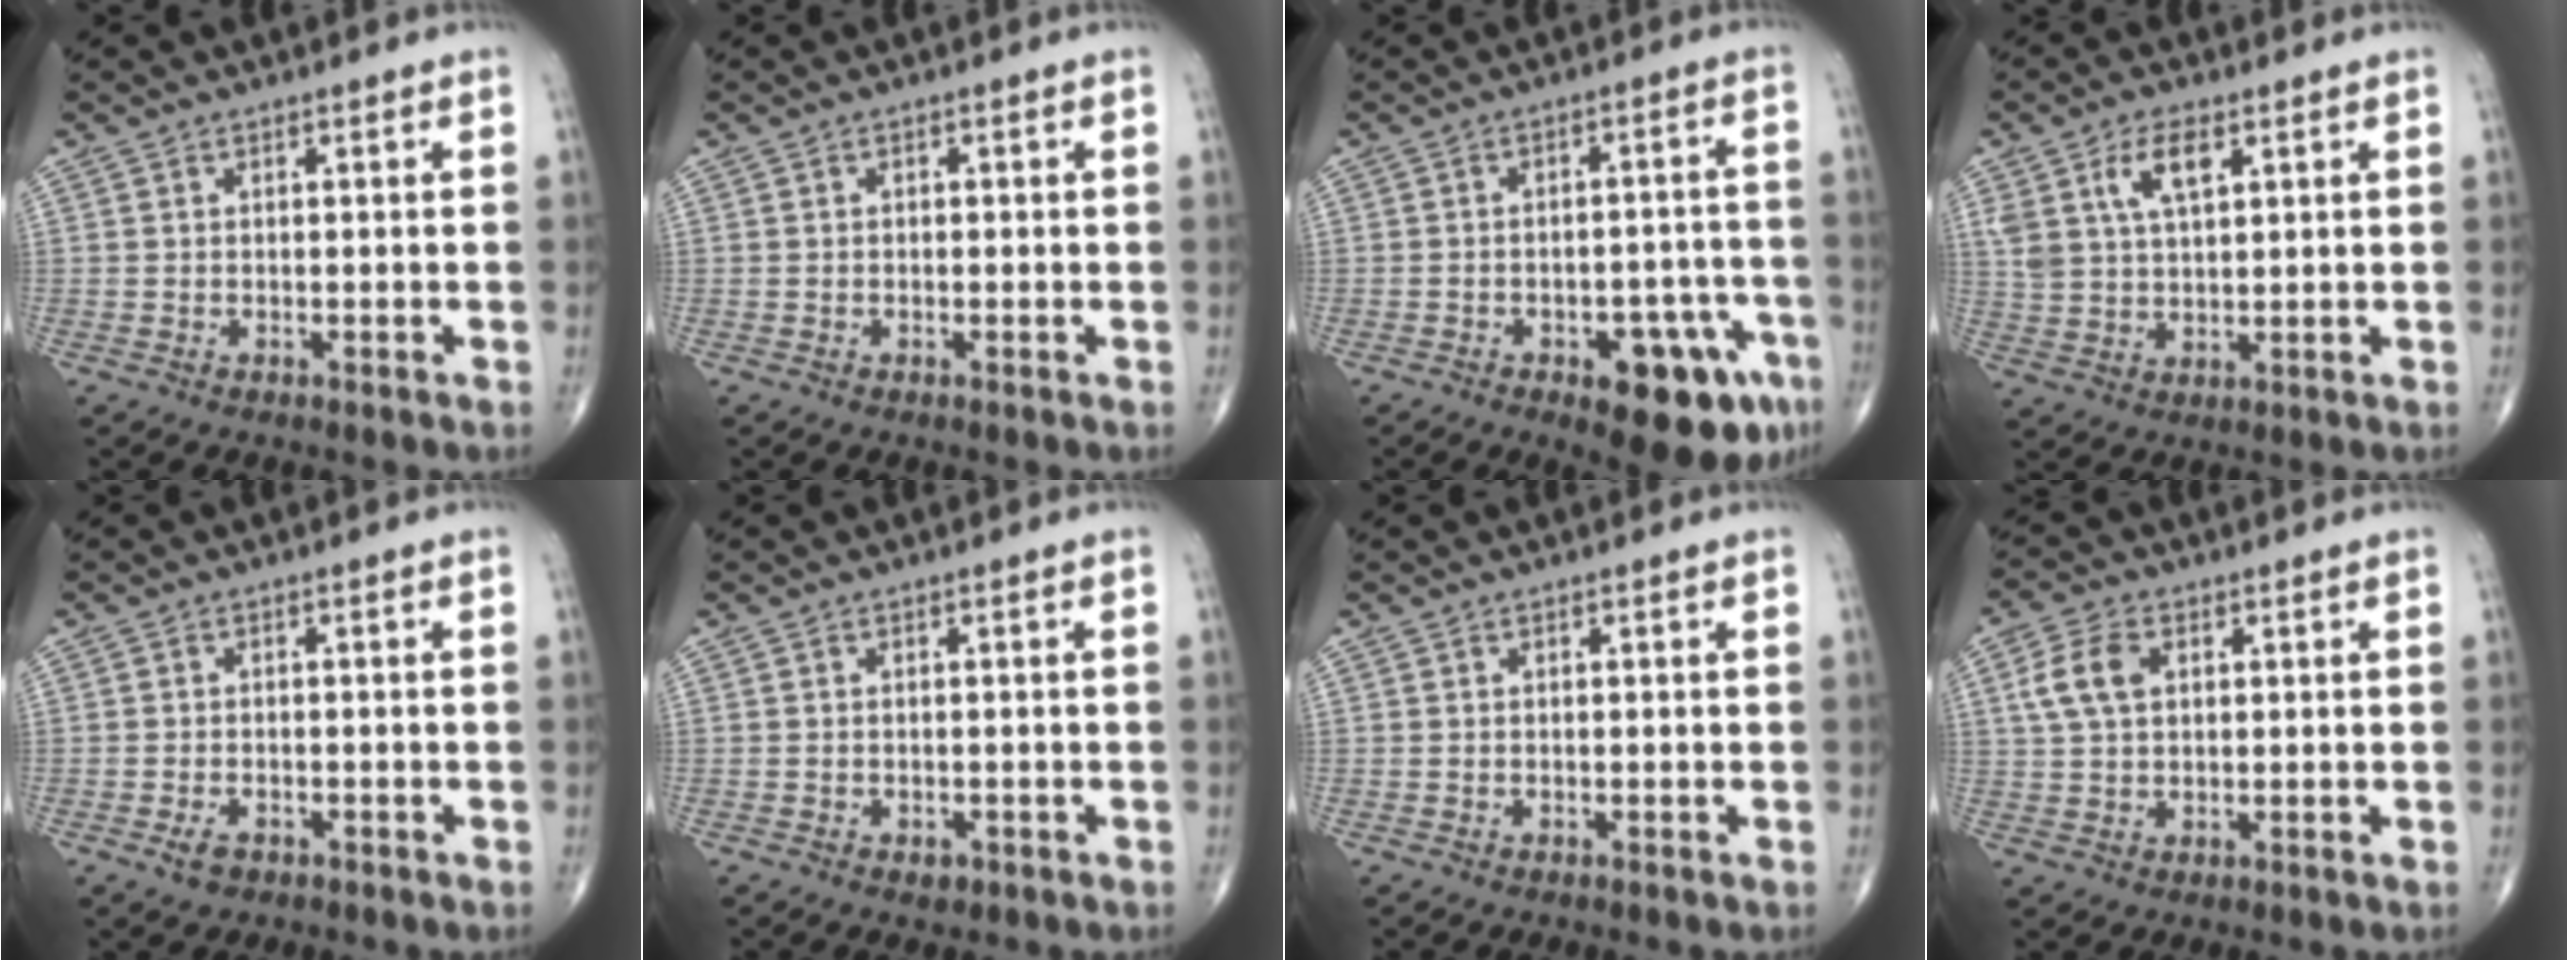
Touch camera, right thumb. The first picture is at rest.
{"total": 0.0}
{"total": 14.4, "force": [-7.0, 6.1, 11.0], "torque": [-0.103, 0.042, -0.080]}
{"total": 7.7, "force": [3.5, 3.7, 5.8], "torque": [-0.107, -0.008, 0.071]}
{"total": 2.4, "force": [-1.3, 1.5, 1.4], "torque": [-0.027, 0.002, -0.019]}
{"total": 1.3, "force": [-0.6, 0.9, 0.7], "torque": [-0.008, 0.000, -0.006]}
{"total": 0.0}
{"total": 6.9, "force": [1.9, 4.4, 5.0], "torque": [-0.101, 0.006, 0.036]}